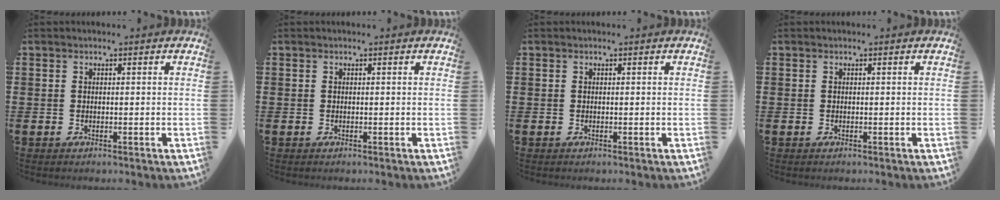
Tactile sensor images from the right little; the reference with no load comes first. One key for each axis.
{"total": 0.0}
{"total": 0.0}
{"total": 0.0}